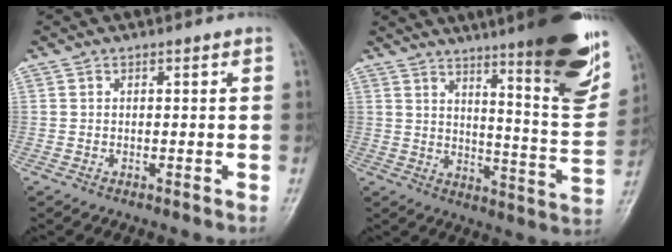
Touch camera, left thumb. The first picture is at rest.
{"total": 22.5, "force": [14.3, 3.3, 17.0], "torque": [-0.207, -0.074, 0.201]}